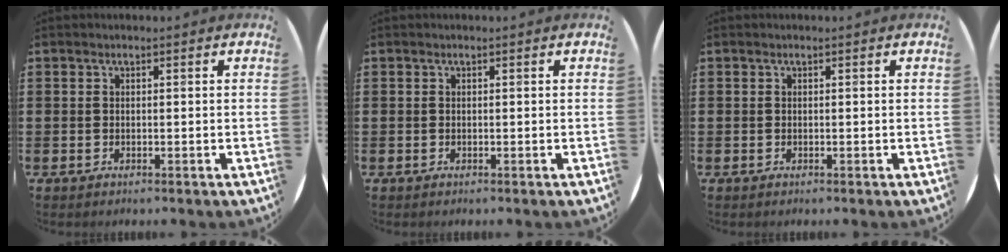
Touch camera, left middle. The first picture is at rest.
{"total": 0.0}
{"total": 0.0}